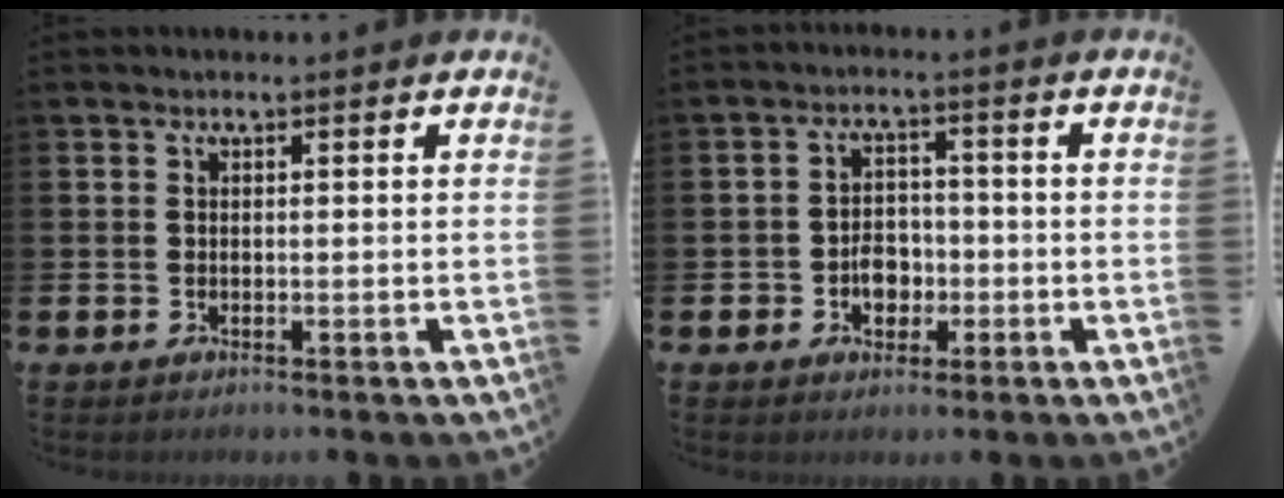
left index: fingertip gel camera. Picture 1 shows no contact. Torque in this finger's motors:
{"motor_torque": [0.25, 0.24, 0.34, 0.08]}